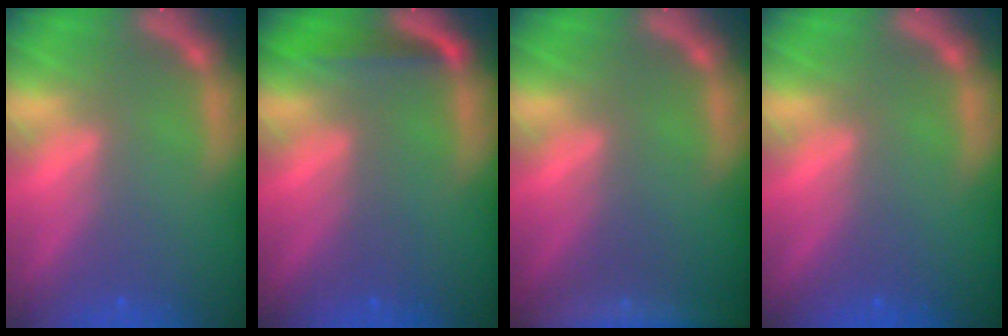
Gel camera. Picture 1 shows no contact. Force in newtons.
{"total": 2.5}
{"total": 8.0}
{"total": 0.0}